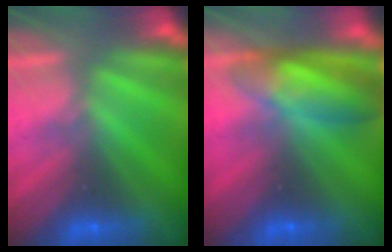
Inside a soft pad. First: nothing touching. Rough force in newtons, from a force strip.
{"total": 10.0}